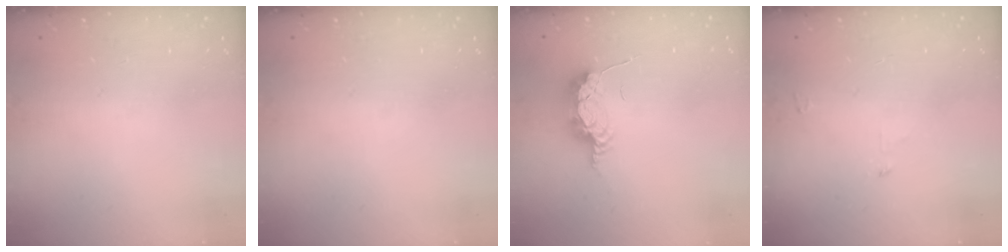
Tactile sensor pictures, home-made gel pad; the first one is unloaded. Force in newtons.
{"total": 0.0}
{"total": 7.5, "press": 7.4, "slide": 0.8}
{"total": 2.4, "press": 2.4, "slide": 0.2}